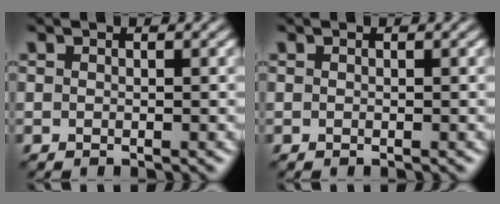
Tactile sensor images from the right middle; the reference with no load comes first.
{"total": 0.0}